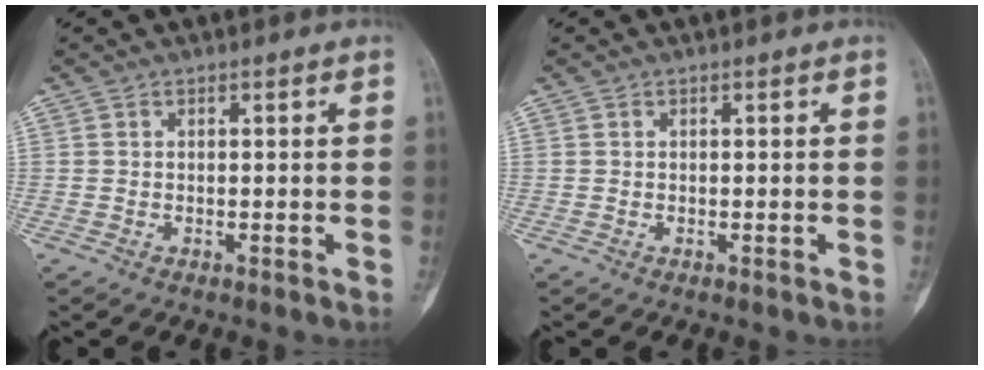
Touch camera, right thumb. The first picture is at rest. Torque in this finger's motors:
{"motor_torque": [0.01, 0.01, 0.06, 0.06, 0.00]}